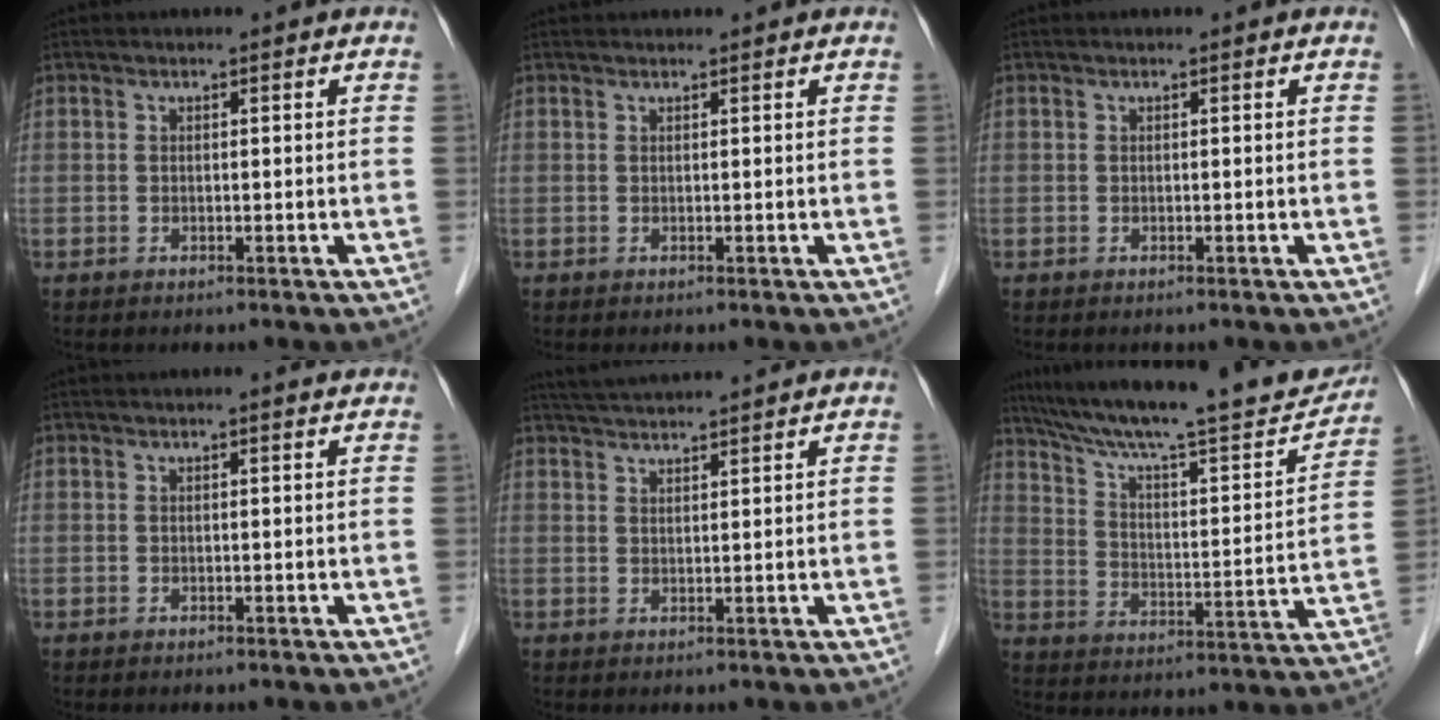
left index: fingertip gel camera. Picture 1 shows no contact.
{"total": 1.5, "force": [1.5, 0.1, 0.3], "torque": [-0.006, 0.023, 0.026]}
{"total": 0.0}
{"total": 2.1, "force": [1.9, 0.0, 0.8], "torque": [-0.013, 0.014, 0.023]}
{"total": 7.2, "force": [6.7, -0.7, 2.4], "torque": [-0.048, 0.032, 0.108]}
{"total": 25.0, "force": [21.5, 3.3, 12.2], "torque": [-0.200, -0.009, 0.306]}